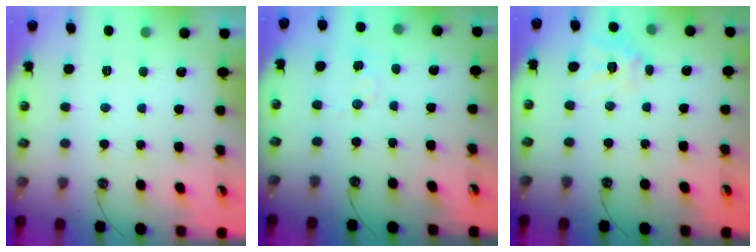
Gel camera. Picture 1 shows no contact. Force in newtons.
{"total": 5.1, "press": 5.1, "slide": 0.5}
{"total": 11.0, "press": 10.9, "slide": 0.9}